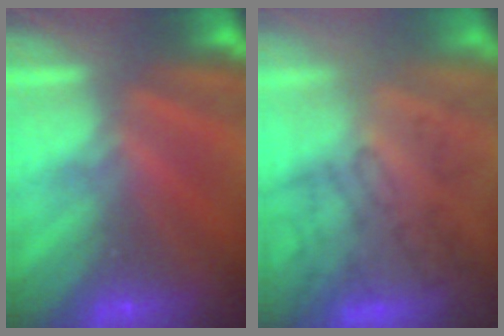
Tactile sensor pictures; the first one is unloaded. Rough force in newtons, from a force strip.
{"total": 3.6}